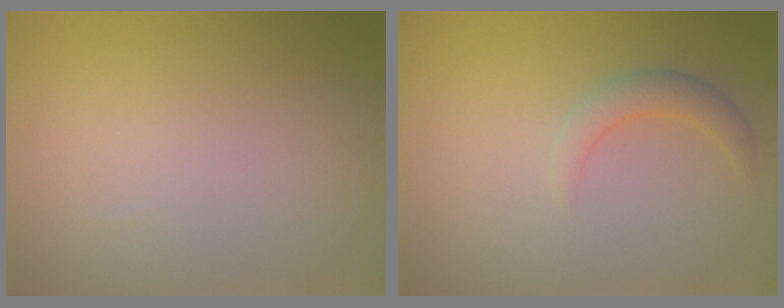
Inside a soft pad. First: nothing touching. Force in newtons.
{"total": 1.9, "press": 1.9, "slide": 0.2}